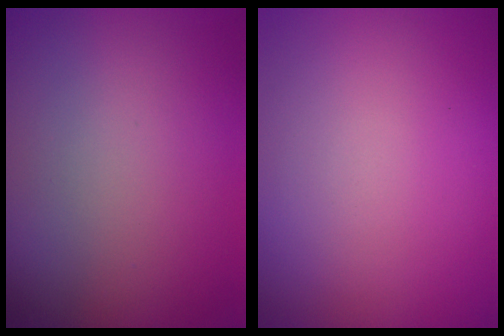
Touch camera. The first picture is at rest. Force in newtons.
{"total": 0.0}